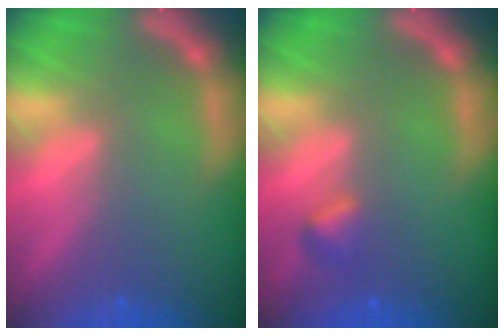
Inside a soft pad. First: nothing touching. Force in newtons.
{"total": 1.4}